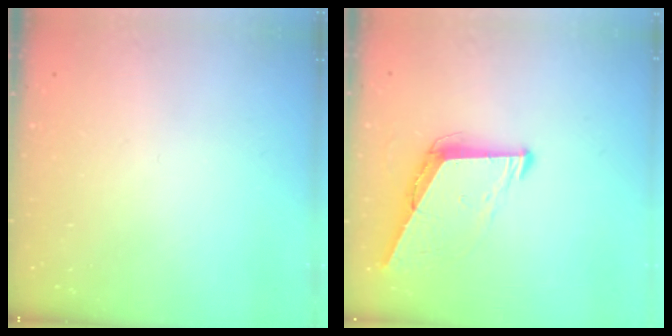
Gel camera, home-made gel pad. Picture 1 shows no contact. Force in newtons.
{"total": 7.4, "press": 7.3, "slide": 1.4}